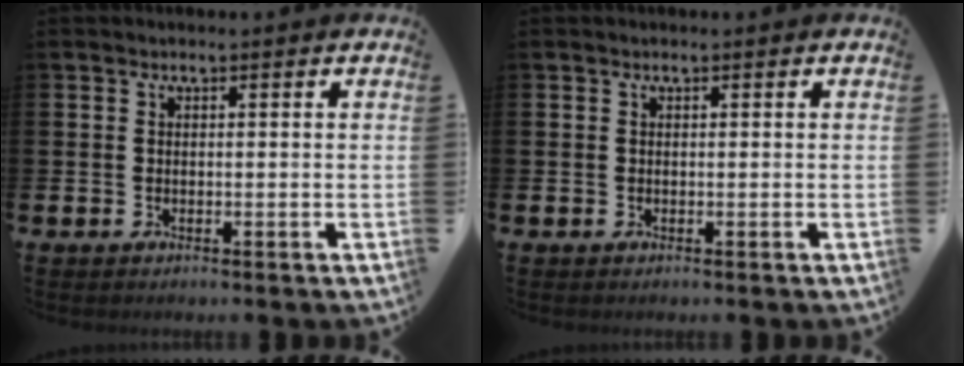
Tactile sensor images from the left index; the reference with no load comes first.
{"total": 0.0}